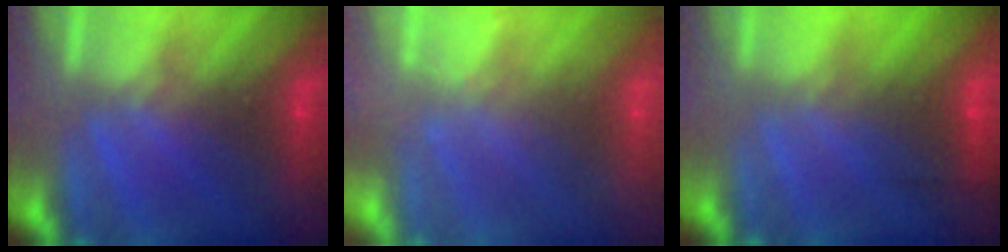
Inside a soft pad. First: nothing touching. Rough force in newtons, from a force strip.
{"total": 2.4}
{"total": 2.4}